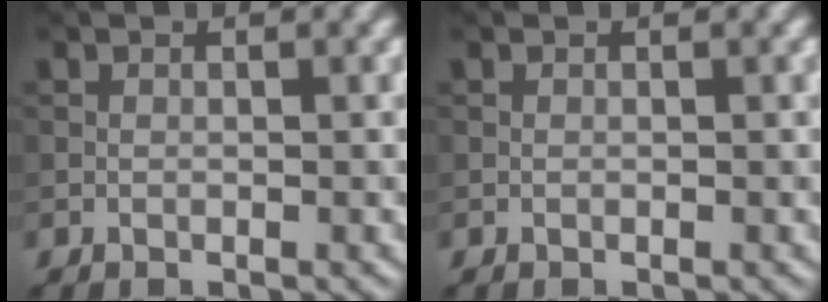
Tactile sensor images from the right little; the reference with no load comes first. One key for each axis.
{"total": 0.0}